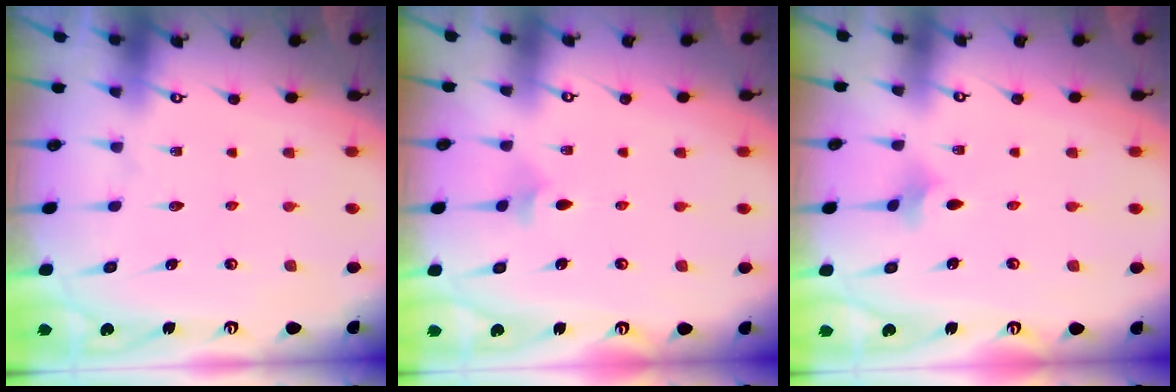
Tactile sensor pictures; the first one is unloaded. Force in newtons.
{"total": 3.9, "press": 3.8, "slide": 1.1}
{"total": 1.6, "press": 1.5, "slide": 0.4}